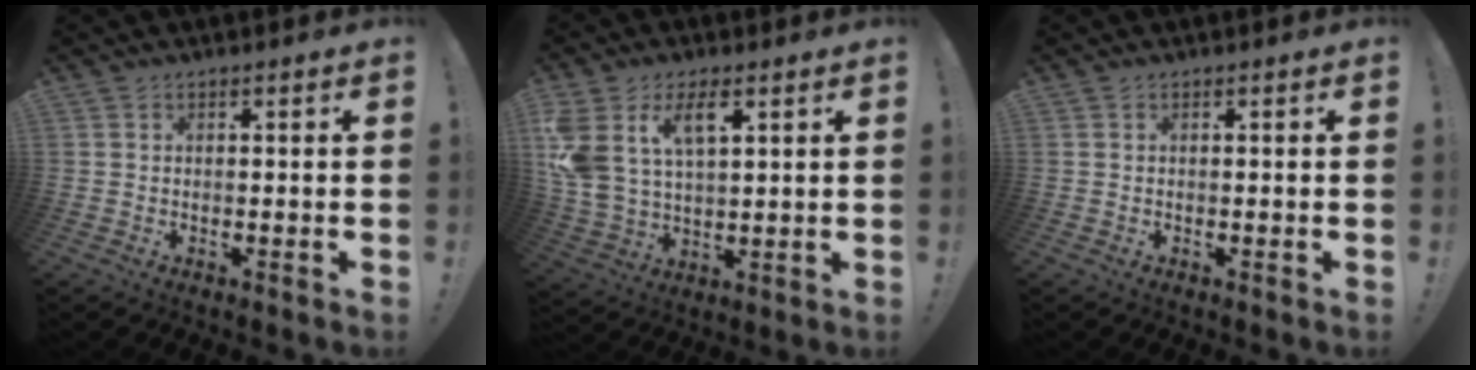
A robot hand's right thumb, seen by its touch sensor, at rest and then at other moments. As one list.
[{"total": 11.6, "force": [5.9, 6.5, 7.6], "torque": [-0.167, -0.021, 0.109]}, {"total": 0.0}]